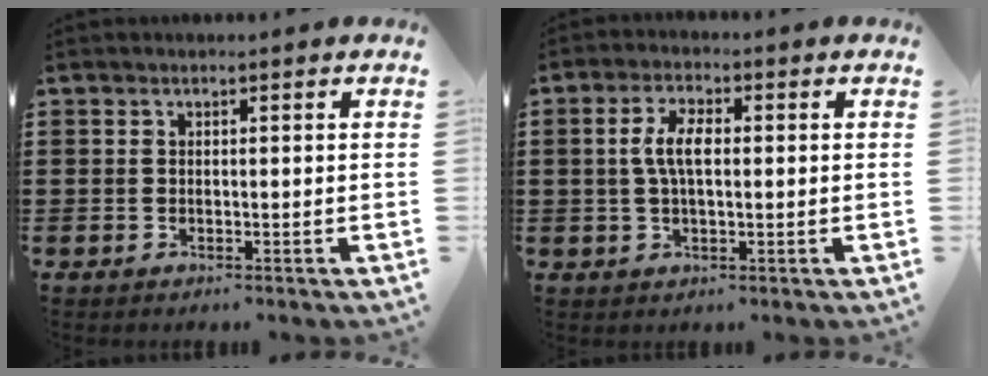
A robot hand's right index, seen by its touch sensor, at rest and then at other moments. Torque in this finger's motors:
{"motor_torque": [0.37, -0.21, 0.27, 0.10]}